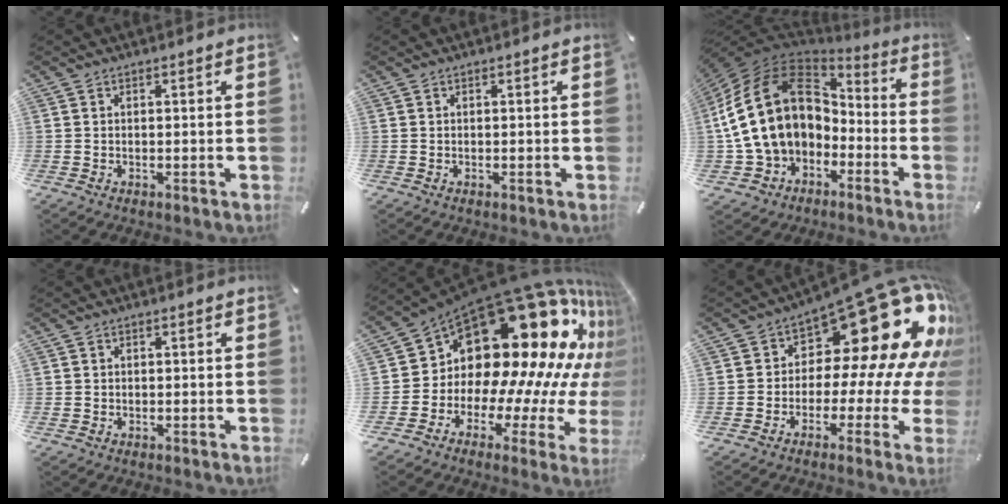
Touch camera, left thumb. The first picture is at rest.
{"total": 0.0}
{"total": 20.5, "force": [2.2, 15.5, 13.3], "torque": [-0.286, 0.010, 0.040]}
{"total": 0.7, "force": [-0.2, 0.7, 0.1], "torque": [0.000, 0.006, -0.006]}
{"total": 26.6, "force": [12.6, 14.8, 18.1], "torque": [-0.244, -0.177, 0.253]}
{"total": 25.3, "force": [10.8, 12.3, 19.2], "torque": [-0.271, -0.099, 0.196]}